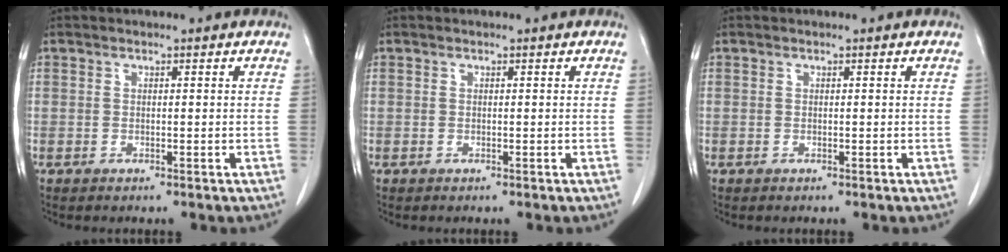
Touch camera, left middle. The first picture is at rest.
{"total": 0.0}
{"total": 0.0}